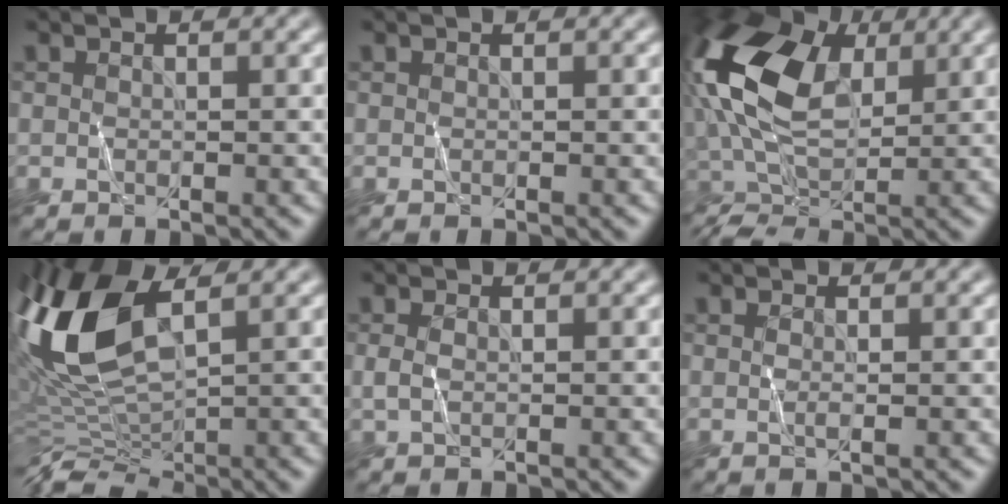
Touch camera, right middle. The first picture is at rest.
{"total": 0.0}
{"total": 13.5, "force": [3.2, 8.1, 10.3], "torque": [-0.229, 0.018, 0.058]}
{"total": 9.8, "force": [2.3, 4.4, 8.4], "torque": [-0.186, 0.013, 0.036]}
{"total": 0.7, "force": [0.2, 0.4, 0.6], "torque": [-0.016, 0.004, 0.003]}
{"total": 0.6, "force": [0.3, 0.2, 0.5], "torque": [-0.011, 0.000, 0.002]}